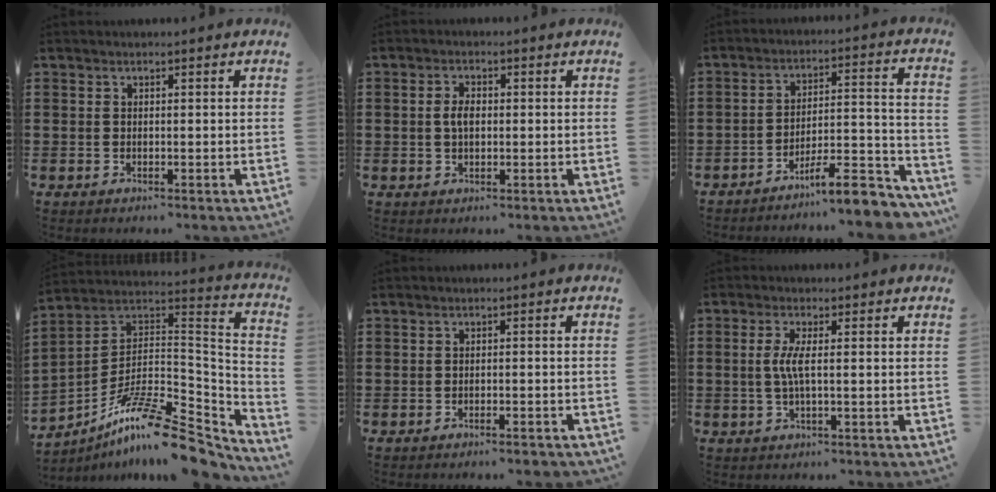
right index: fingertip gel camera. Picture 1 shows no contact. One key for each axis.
{"total": 2.9, "fx": 0.1, "fy": 1.6, "fz": 2.5, "tx": -0.057, "ty": 0.005, "tz": -0.003}
{"total": 9.5, "fx": -8.0, "fy": 1.4, "fz": 4.9, "tx": -0.065, "ty": 0.021, "tz": -0.148}
{"total": 14.1, "fx": -10.0, "fy": 3.2, "fz": 9.4, "tx": -0.165, "ty": 0.022, "tz": -0.180}
{"total": 1.4, "fx": -1.4, "fy": 0.0, "fz": 0.5, "tx": -0.012, "ty": 0.000, "tz": -0.027}
{"total": 3.4, "fx": -0.1, "fy": 0.2, "fz": 3.4, "tx": -0.079, "ty": -0.010, "tz": -0.009}